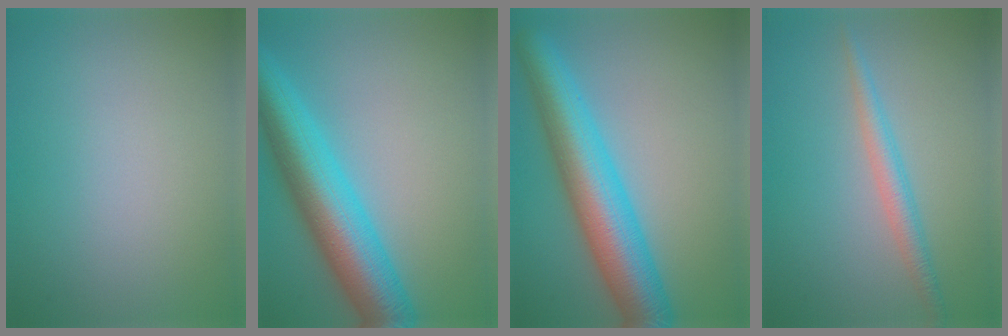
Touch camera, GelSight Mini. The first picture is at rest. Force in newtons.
{"total": 9.8, "press": 9.8, "slide": 0.2}
{"total": 9.5, "press": 9.5, "slide": 0.2}
{"total": 2.5, "press": 2.5, "slide": 0.1}